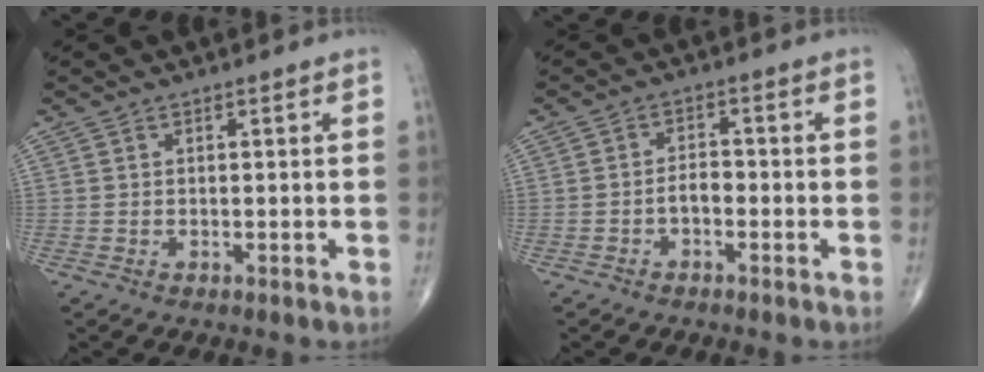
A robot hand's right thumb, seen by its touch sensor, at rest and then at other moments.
{"total": 2.8, "force": [-1.2, 1.6, 2.0], "torque": [-0.027, 0.016, -0.026]}